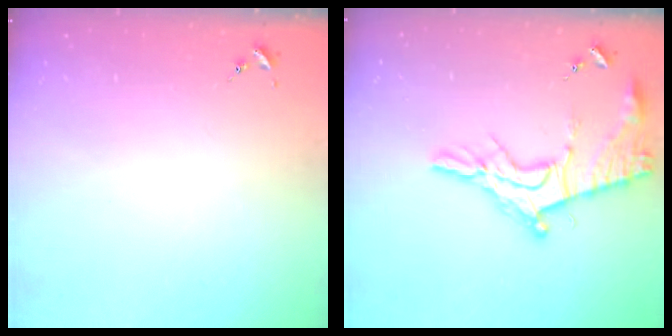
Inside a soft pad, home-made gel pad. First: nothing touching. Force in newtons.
{"total": 16.7, "press": 16.6, "slide": 1.1}